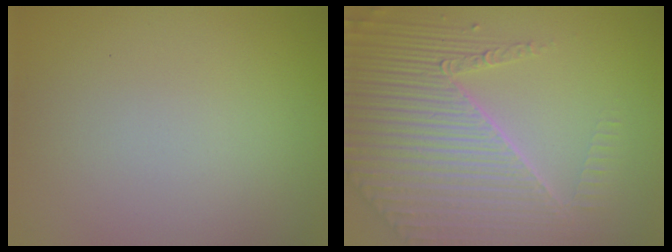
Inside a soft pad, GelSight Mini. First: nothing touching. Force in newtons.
{"total": 7.7, "press": 5.8, "slide": 5.2}